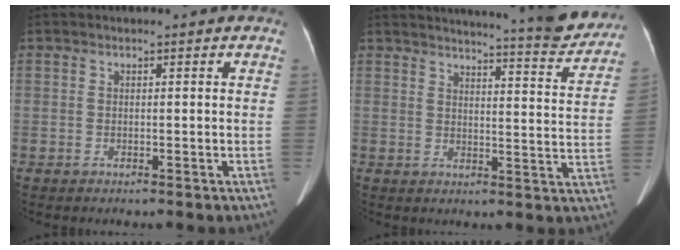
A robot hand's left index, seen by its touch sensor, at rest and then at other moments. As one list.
[{"total": 17.4, "force": [16.2, 1.0, 6.1], "torque": [-0.079, -0.058, 0.184]}]